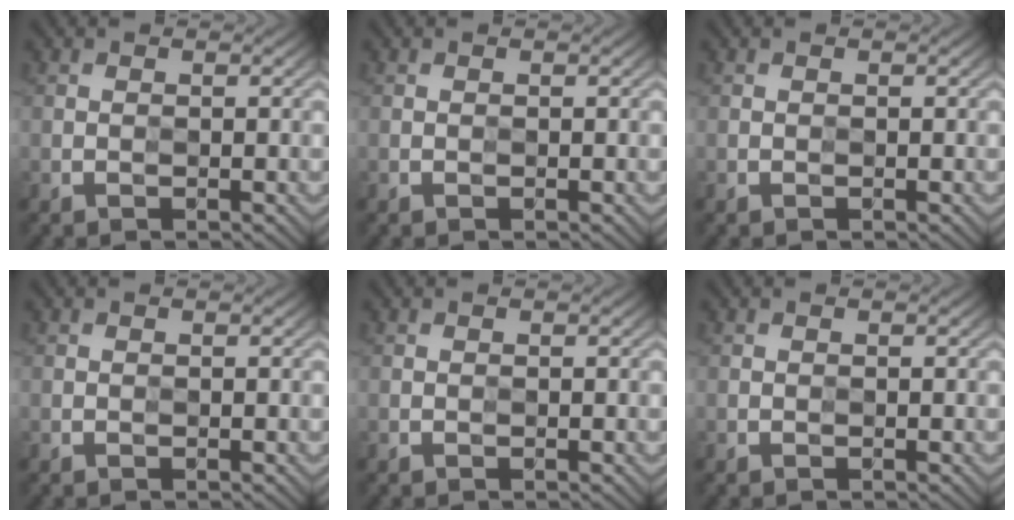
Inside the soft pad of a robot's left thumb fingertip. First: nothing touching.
{"total": 0.0}
{"total": 0.0}
{"total": 0.0}
{"total": 0.0}
{"total": 0.0}